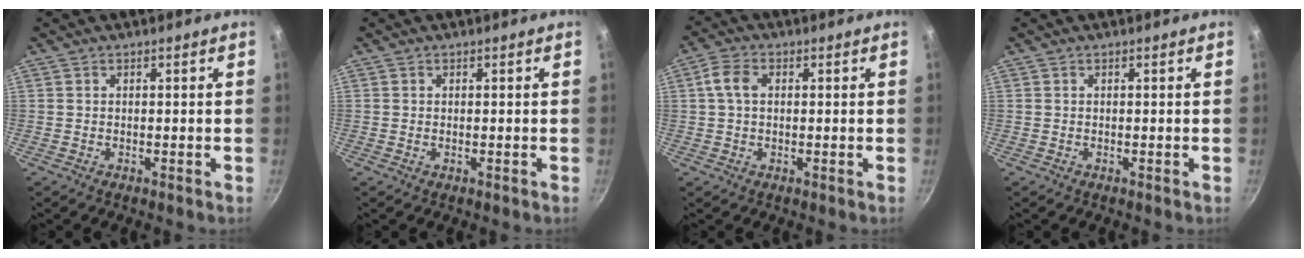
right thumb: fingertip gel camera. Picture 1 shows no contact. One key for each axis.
{"total": 0.0}
{"total": 4.3, "fx": 0.6, "fy": 2.9, "fz": 3.1, "tx": -0.064, "ty": 0.012, "tz": 0.006}
{"total": 0.0}